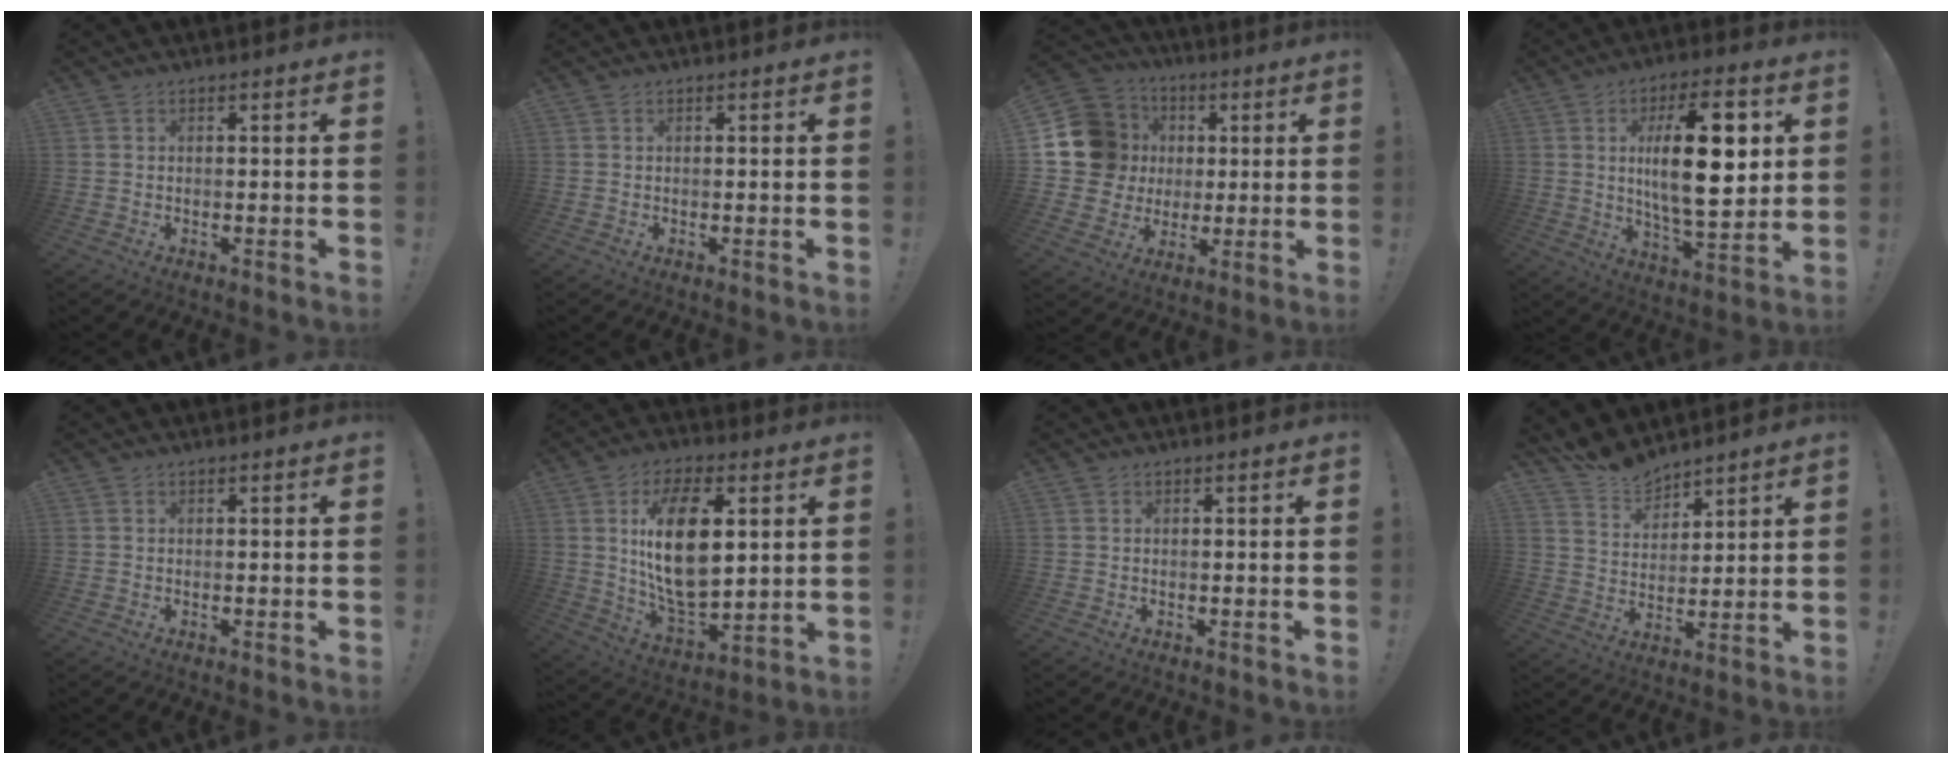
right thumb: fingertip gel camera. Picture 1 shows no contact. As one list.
[{"total": 0.0}, {"total": 16.4, "force": [2.7, 15.1, 5.9], "torque": [-0.096, 0.000, 0.081]}, {"total": 20.1, "force": [3.9, 7.3, 18.2], "torque": [-0.302, -0.011, 0.046]}, {"total": 0.0}, {"total": 19.3, "force": [4.6, 10.2, 15.8], "torque": [-0.286, -0.016, 0.072]}, {"total": 0.0}, {"total": 9.1, "force": [8.5, 3.0, 1.3], "torque": [-0.043, -0.067, 0.167]}]